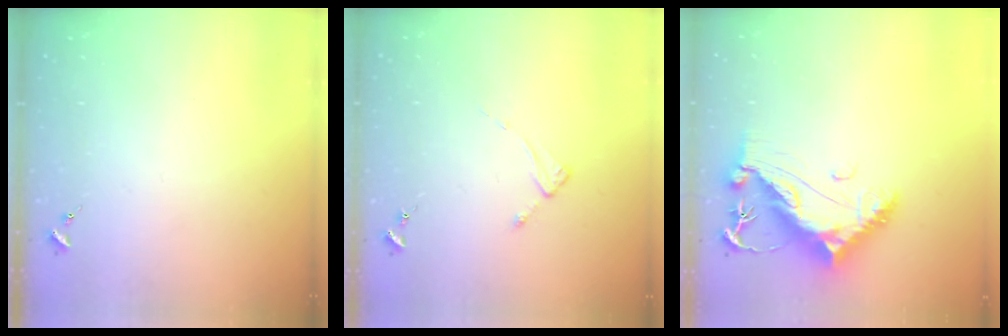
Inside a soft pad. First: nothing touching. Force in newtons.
{"total": 2.3, "press": 2.3, "slide": 0.3}
{"total": 13.5, "press": 13.4, "slide": 1.3}